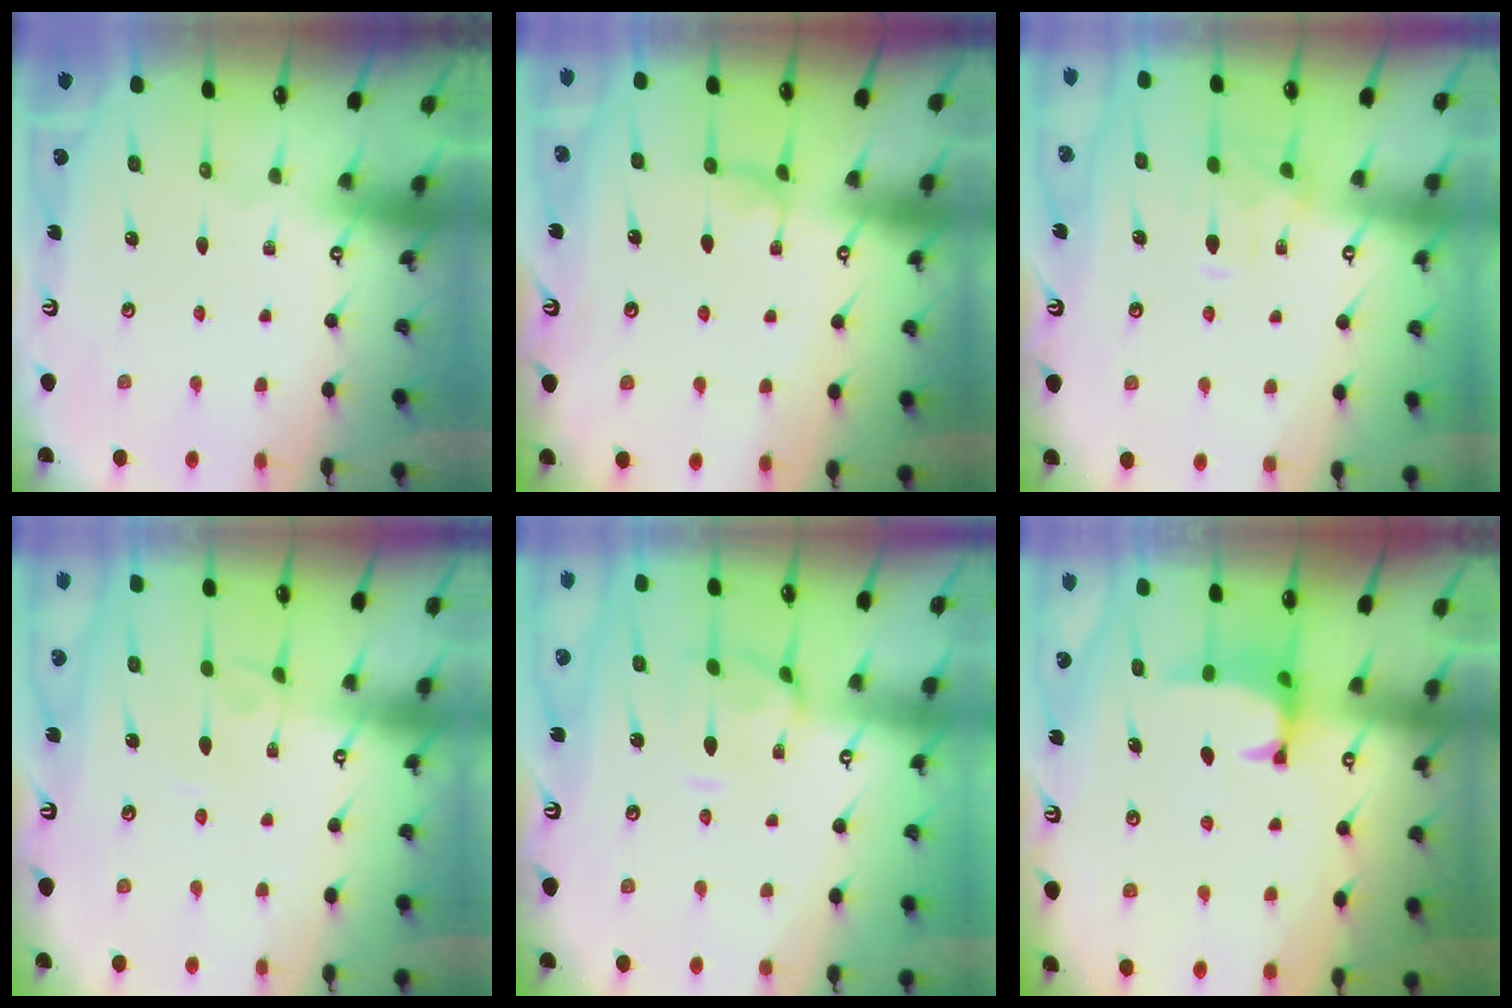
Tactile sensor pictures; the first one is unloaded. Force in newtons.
{"total": 0.6, "press": 0.6, "slide": 0.3}
{"total": 2.4, "press": 2.0, "slide": 1.4}
{"total": 1.9, "press": 1.9, "slide": 0.2}
{"total": 1.3, "press": 0.8, "slide": 1.1}
{"total": 0.9, "press": 0.5, "slide": 0.8}